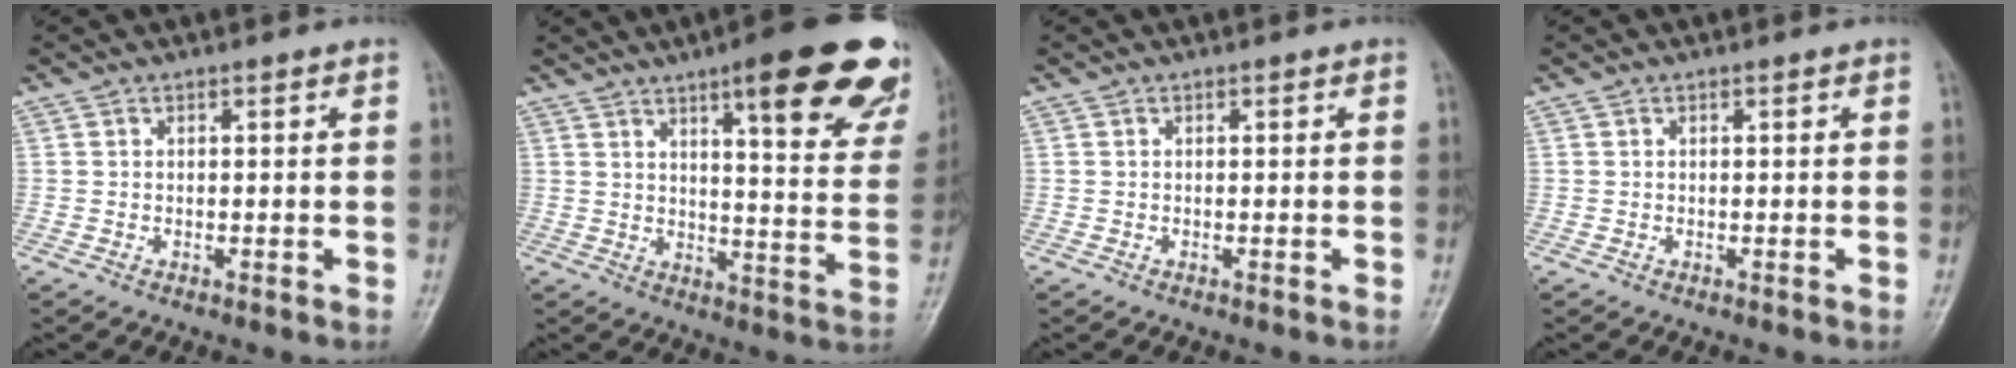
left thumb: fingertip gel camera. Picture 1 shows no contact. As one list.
[{"total": 22.8, "force": [13.8, 5.3, 17.4], "torque": [-0.190, -0.051, 0.172]}, {"total": 0.0}, {"total": 0.0}]